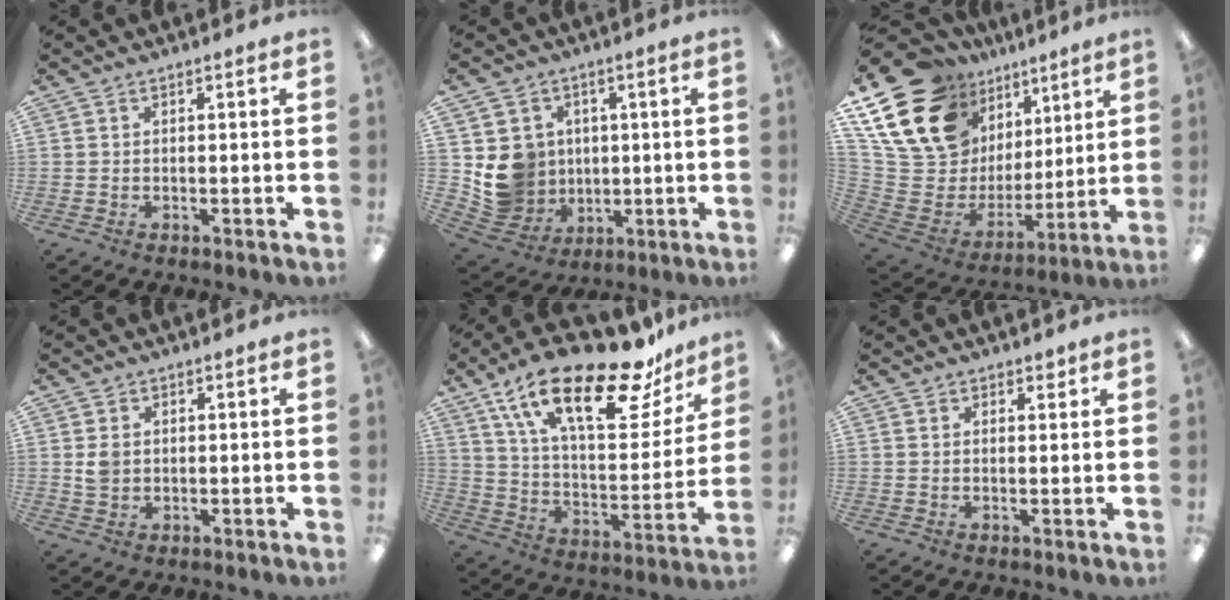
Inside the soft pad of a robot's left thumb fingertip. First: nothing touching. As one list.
[{"total": 9.8, "force": [1.3, 9.6, 1.7], "torque": [-0.040, -0.011, 0.043]}, {"total": 22.6, "force": [14.0, 14.7, 9.9], "torque": [-0.221, -0.100, 0.273]}, {"total": 3.3, "force": [0.7, 2.9, 1.5], "torque": [-0.023, 0.003, 0.012]}, {"total": 25.9, "force": [17.1, 9.6, 16.9], "torque": [-0.267, -0.090, 0.283]}, {"total": 1.6, "force": [1.3, 0.9, 0.3], "torque": [0.002, -0.002, 0.022]}]